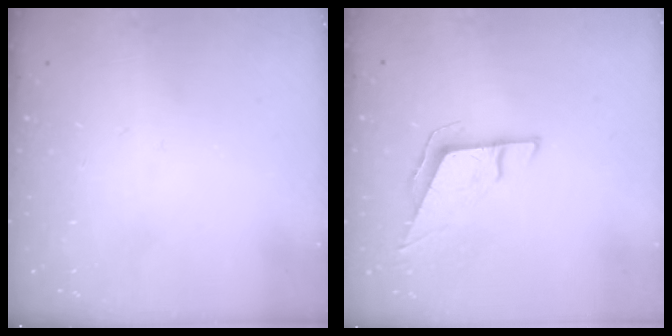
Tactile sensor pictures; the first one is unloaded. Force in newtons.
{"total": 6.0, "press": 5.9, "slide": 0.9}